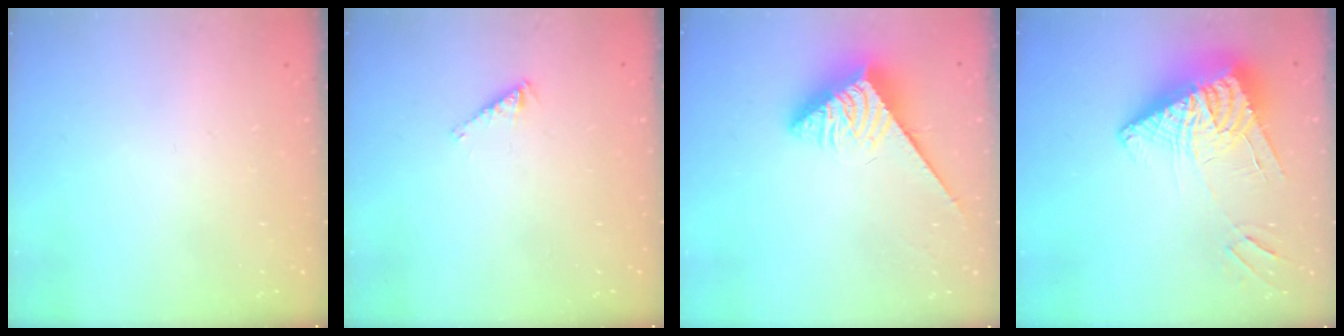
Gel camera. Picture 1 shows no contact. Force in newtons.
{"total": 2.7, "press": 2.6, "slide": 0.4}
{"total": 4.0, "press": 3.9, "slide": 0.7}
{"total": 13.6, "press": 13.5, "slide": 1.5}